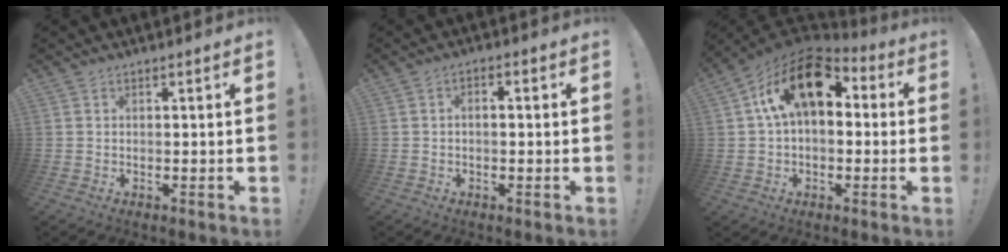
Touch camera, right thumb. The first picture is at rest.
{"total": 2.1, "force": [-1.1, 1.0, 1.4], "torque": [-0.022, 0.009, -0.020]}
{"total": 17.9, "force": [6.3, 10.4, 13.2], "torque": [-0.211, -0.011, 0.115]}